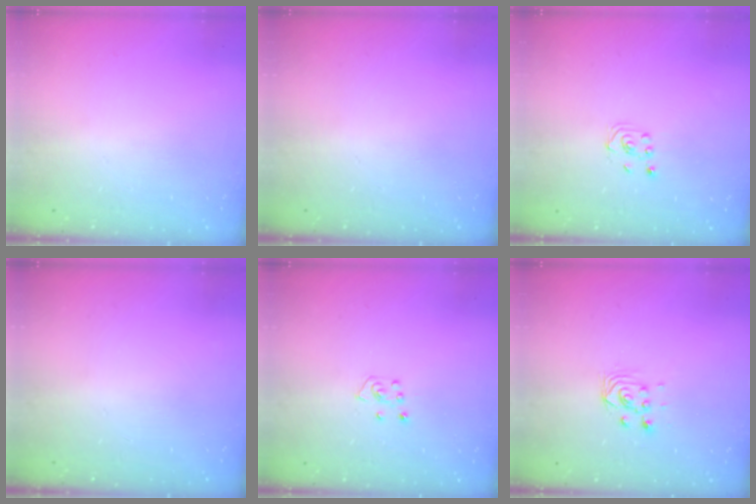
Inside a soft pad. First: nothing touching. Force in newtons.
{"total": 0.0}
{"total": 1.9, "press": 1.8, "slide": 0.6}
{"total": 0.0}
{"total": 5.0, "press": 5.0, "slide": 0.4}
{"total": 3.0, "press": 3.0, "slide": 0.1}